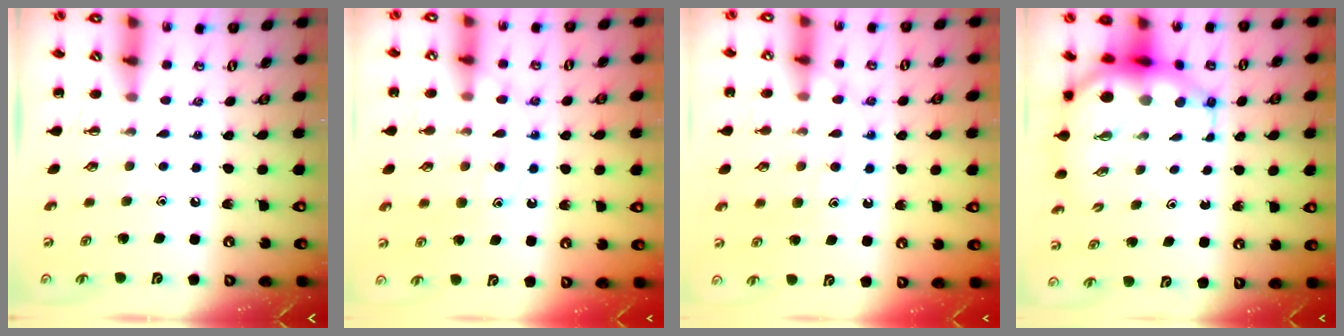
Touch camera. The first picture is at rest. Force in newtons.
{"total": 11.9, "press": 11.9, "slide": 0.9}
{"total": 11.9, "press": 11.9, "slide": 0.9}
{"total": 8.7, "press": 8.4, "slide": 2.0}